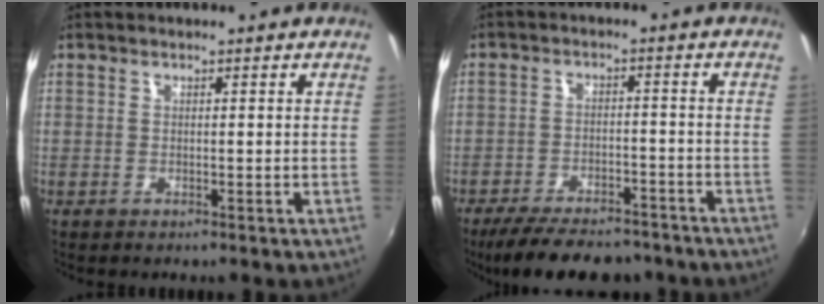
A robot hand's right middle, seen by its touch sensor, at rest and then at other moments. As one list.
[{"total": 15.2, "force": [-12.5, 5.1, 7.0], "torque": [-0.145, -0.013, -0.178]}]